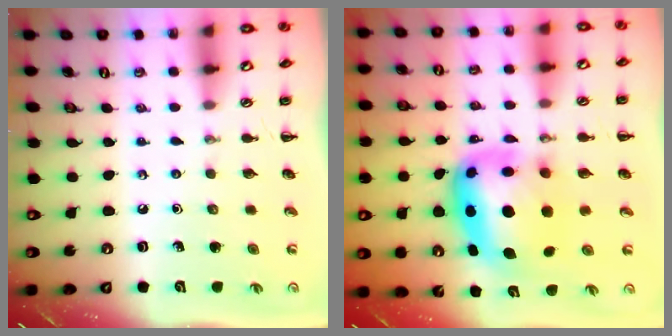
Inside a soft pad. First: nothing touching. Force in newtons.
{"total": 11.2, "press": 10.8, "slide": 3.1}